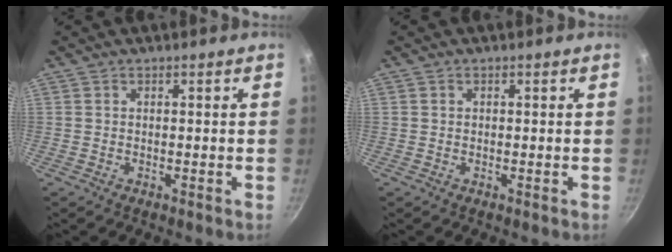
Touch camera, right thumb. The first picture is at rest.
{"total": 0.0}